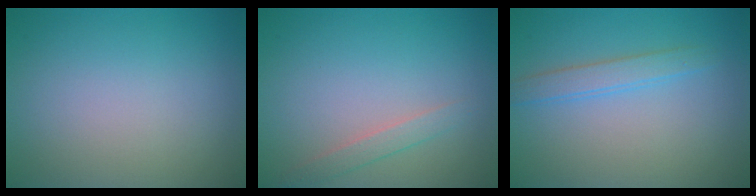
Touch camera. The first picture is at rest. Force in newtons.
{"total": 1.4, "press": 1.4, "slide": 0.1}
{"total": 2.0, "press": 2.0, "slide": 0.2}